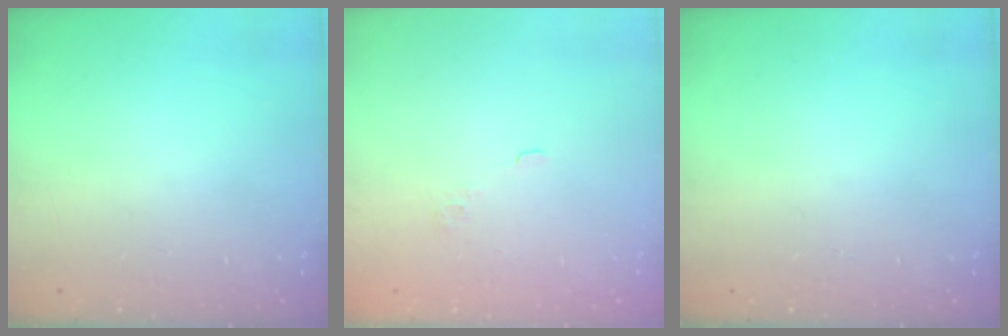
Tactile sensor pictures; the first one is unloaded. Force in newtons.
{"total": 1.5, "press": 0.9, "slide": 1.3}
{"total": 0.0}